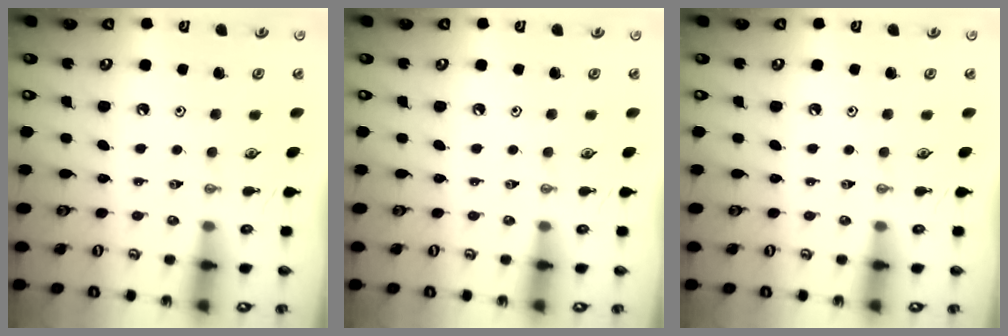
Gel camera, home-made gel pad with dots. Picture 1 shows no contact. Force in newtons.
{"total": 0.0}
{"total": 0.0}